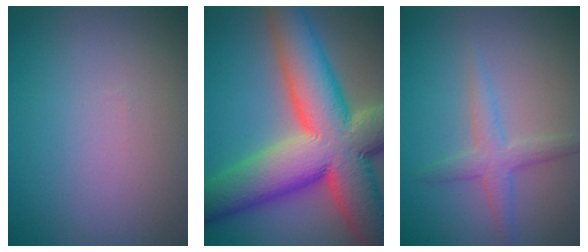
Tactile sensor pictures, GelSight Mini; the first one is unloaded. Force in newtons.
{"total": 16.2, "press": 16.1, "slide": 1.4}
{"total": 2.4, "press": 2.4, "slide": 0.0}